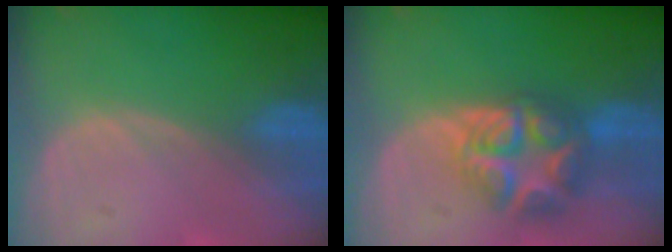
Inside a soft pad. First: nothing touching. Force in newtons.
{"total": 8.0, "press": 8.0, "slide": 0.5}